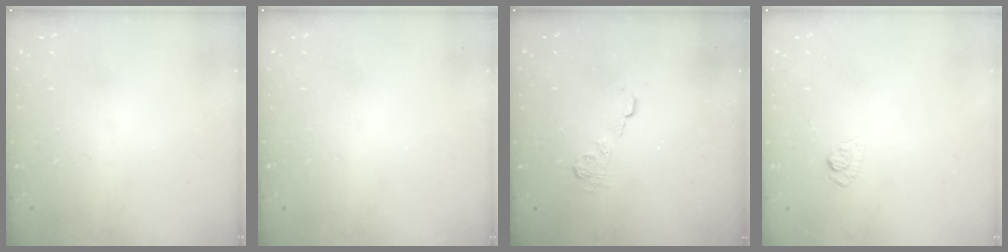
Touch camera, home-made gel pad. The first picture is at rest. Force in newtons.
{"total": 0.0}
{"total": 5.0, "press": 4.9, "slide": 0.7}
{"total": 3.5, "press": 3.1, "slide": 1.6}